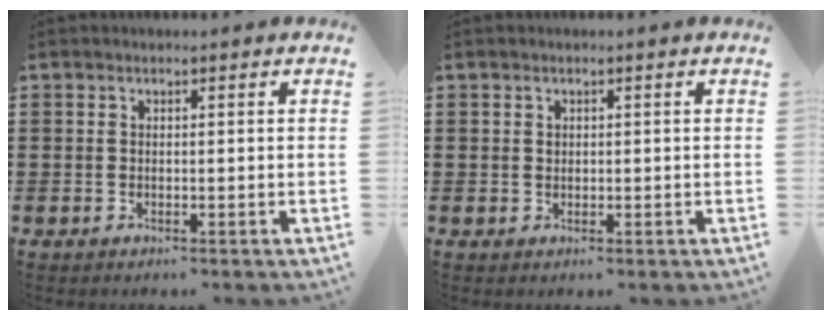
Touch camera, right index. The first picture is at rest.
{"total": 0.7, "force": [0.3, 0.6, 0.2], "torque": [-0.006, 0.004, 0.006]}